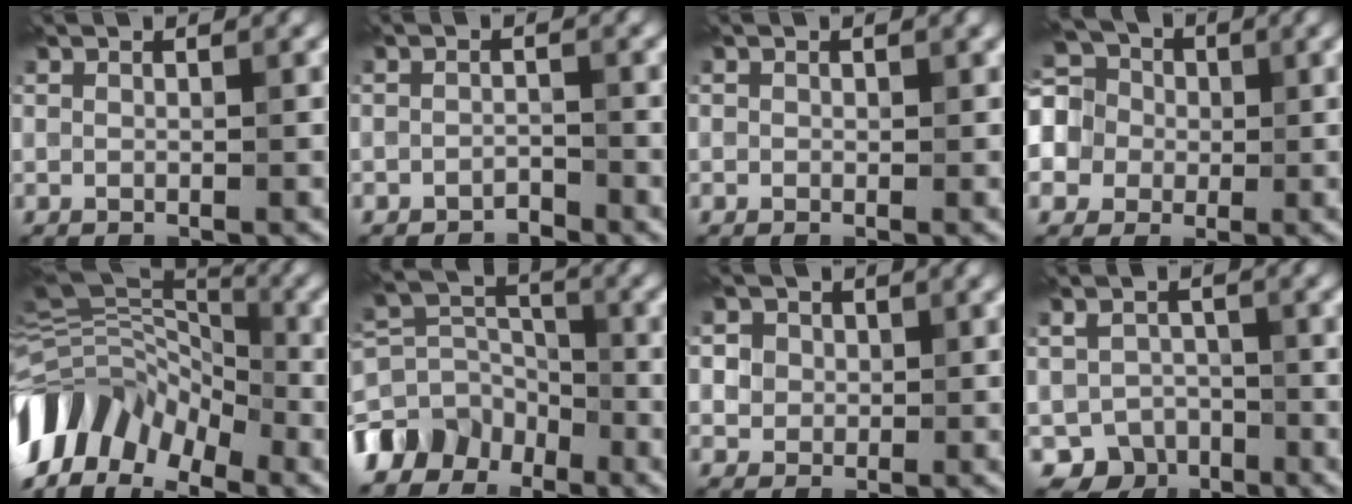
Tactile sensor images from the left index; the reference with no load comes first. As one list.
[{"total": 1.2, "force": [-1.1, 0.4, 0.2], "torque": [-0.002, 0.004, -0.021]}, {"total": 0.5, "force": [0.1, 0.5, 0.1], "torque": [0.003, -0.006, -0.001]}, {"total": 9.2, "force": [-0.1, 8.4, 3.8], "torque": [-0.100, 0.031, -0.048]}, {"total": 10.9, "force": [-5.1, 6.6, 7.0], "torque": [-0.140, 0.018, -0.115]}, {"total": 6.5, "force": [-4.4, 4.2, 2.3], "torque": [-0.034, 0.005, -0.096]}, {"total": 4.5, "force": [1.5, 3.9, 1.7], "torque": [-0.022, 0.019, 0.013]}, {"total": 4.4, "force": [-2.6, 3.5, 0.8], "torque": [0.006, -0.005, -0.036]}]